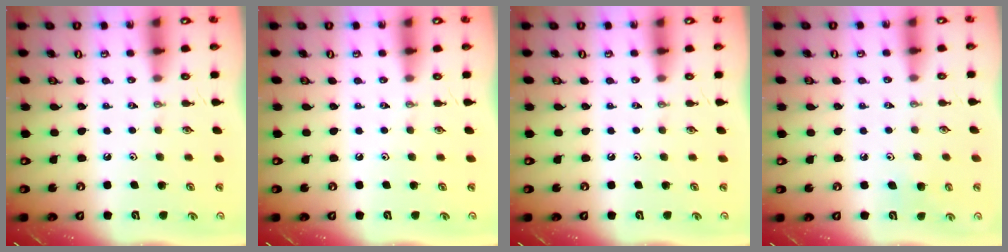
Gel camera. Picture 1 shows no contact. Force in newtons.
{"total": 0.0}
{"total": 0.0}
{"total": 3.9, "press": 3.9, "slide": 0.4}